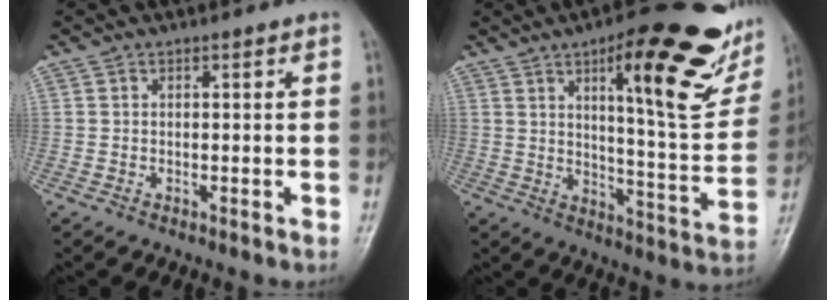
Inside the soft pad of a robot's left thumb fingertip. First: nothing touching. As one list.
[{"total": 23.8, "force": [11.1, 6.5, 20.0], "torque": [-0.231, -0.035, 0.158]}]